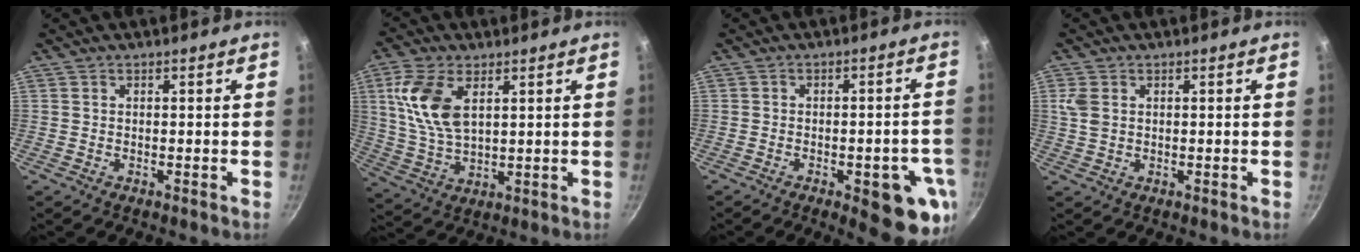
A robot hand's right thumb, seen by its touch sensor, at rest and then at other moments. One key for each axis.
{"total": 11.8, "fx": 3.9, "fy": 6.3, "fz": 9.1, "tx": -0.181, "ty": -0.012, "tz": 0.083}
{"total": 12.2, "fx": -4.7, "fy": 4.4, "fz": 10.4, "tx": -0.092, "ty": 0.014, "tz": -0.056}
{"total": 3.5, "fx": 0.9, "fy": 2.5, "fz": 2.3, "tx": -0.046, "ty": 0.002, "tz": 0.018}